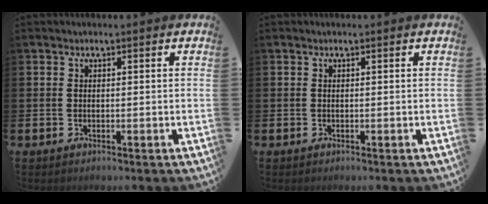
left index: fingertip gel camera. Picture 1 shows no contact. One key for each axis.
{"total": 0.0}